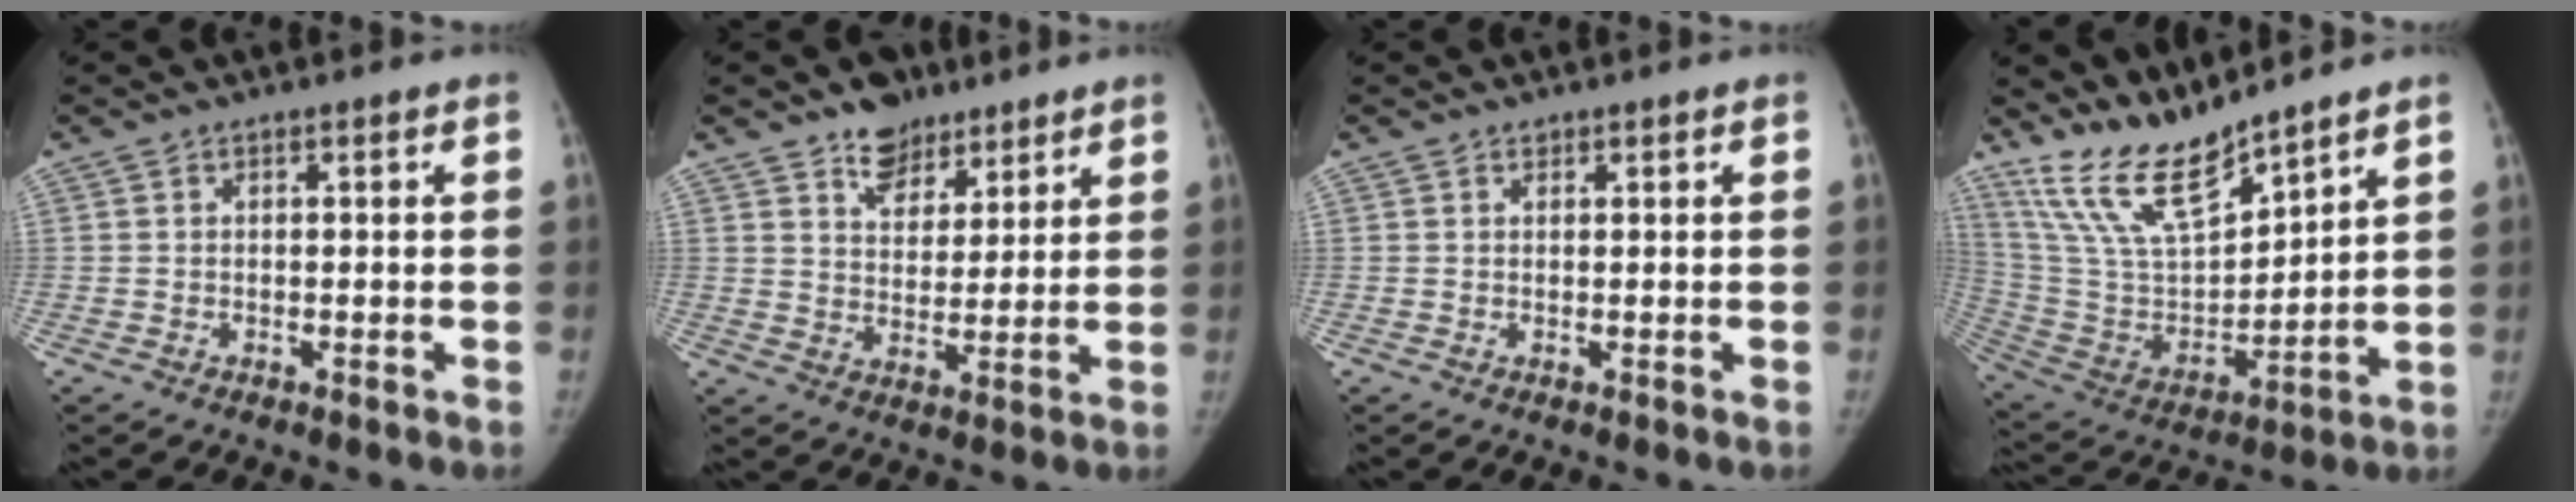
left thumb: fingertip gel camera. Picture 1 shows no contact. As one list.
[{"total": 8.5, "force": [6.2, 5.1, 3.0], "torque": [-0.016, -0.038, 0.103]}, {"total": 0.7, "force": [0.6, 0.4, 0.2], "torque": [0.000, -0.005, 0.008]}, {"total": 15.3, "force": [13.2, 3.2, 6.9], "torque": [-0.113, -0.076, 0.271]}]